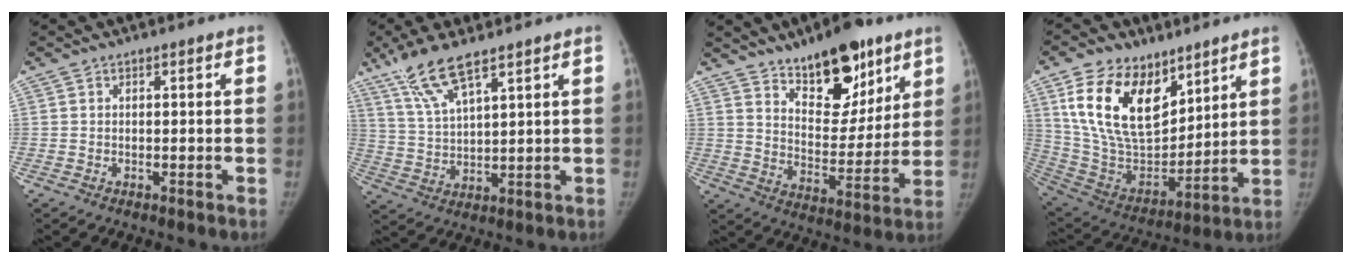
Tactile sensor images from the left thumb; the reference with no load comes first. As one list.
[{"total": 9.7, "force": [6.7, 2.2, 6.7], "torque": [-0.138, -0.024, 0.143]}, {"total": 17.0, "force": [11.2, 7.7, 10.2], "torque": [-0.100, -0.074, 0.184]}, {"total": 21.6, "force": [11.1, 12.6, 13.6], "torque": [-0.210, -0.051, 0.218]}]